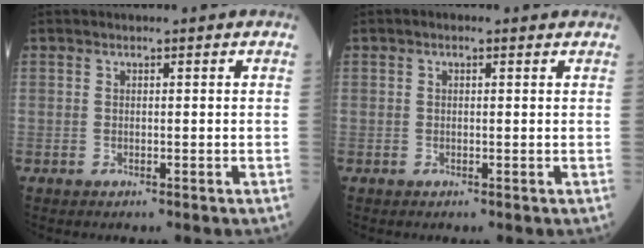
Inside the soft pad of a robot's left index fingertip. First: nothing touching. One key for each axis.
{"total": 0.9, "fx": 0.5, "fy": 0.5, "fz": 0.6, "tx": -0.017, "ty": 0.008, "tz": 0.002}